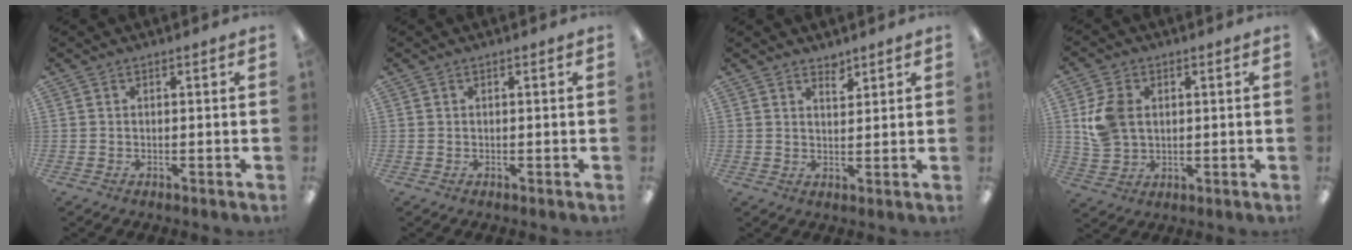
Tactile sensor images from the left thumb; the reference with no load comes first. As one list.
[{"total": 0.0}, {"total": 2.8, "force": [2.5, 0.9, 0.7], "torque": [-0.002, -0.017, 0.043]}, {"total": 8.5, "force": [1.8, 6.5, 5.3], "torque": [-0.120, 0.007, 0.035]}]